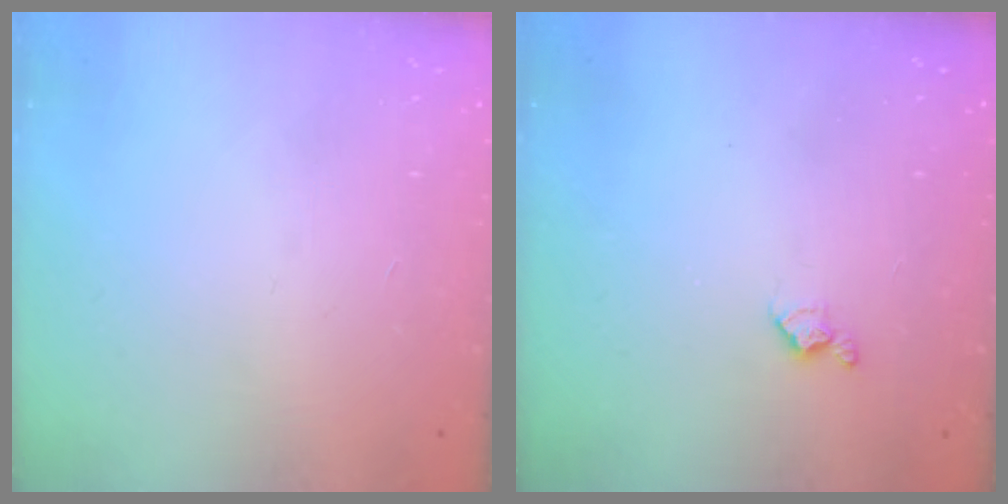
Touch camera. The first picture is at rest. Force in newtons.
{"total": 4.0, "press": 3.9, "slide": 0.6}